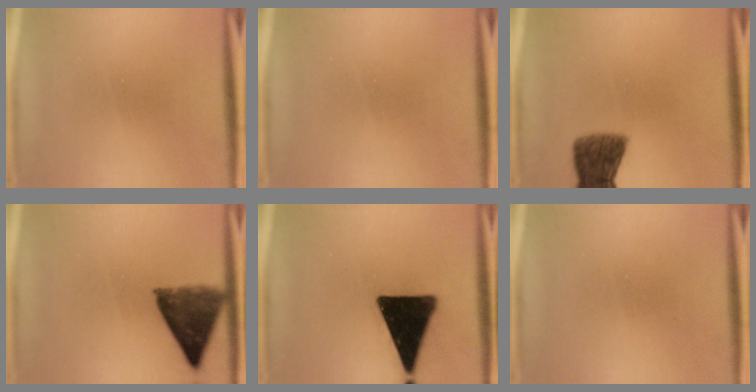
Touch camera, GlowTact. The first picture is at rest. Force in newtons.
{"total": 0.0}
{"total": 7.5}
{"total": 8.2}
{"total": 19.1}
{"total": 0.0}